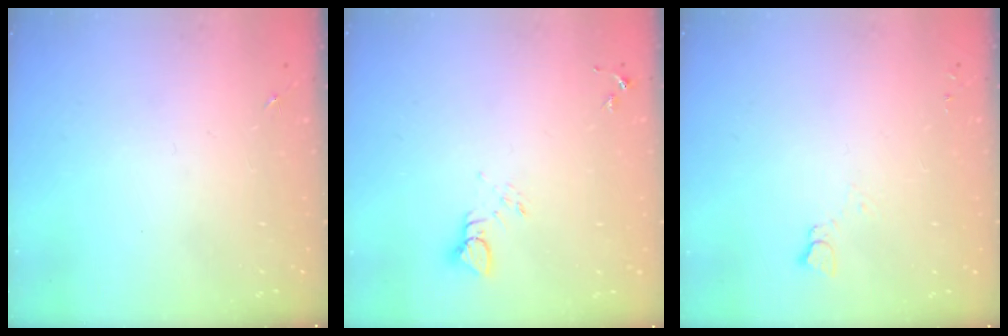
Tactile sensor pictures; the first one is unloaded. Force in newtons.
{"total": 4.0, "press": 4.0, "slide": 0.3}
{"total": 2.8, "press": 2.7, "slide": 0.3}